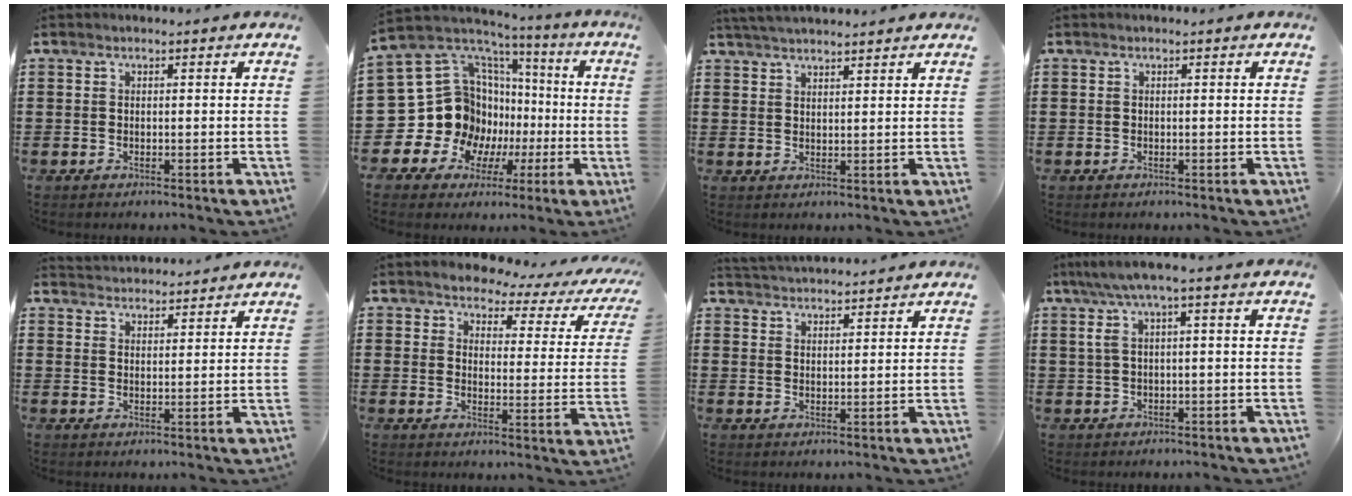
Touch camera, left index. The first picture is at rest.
{"total": 15.7, "force": [-1.3, 14.8, 5.3], "torque": [-0.152, -0.044, 0.010]}
{"total": 3.3, "force": [3.2, -0.2, 0.7], "torque": [-0.023, -0.004, 0.061]}
{"total": 0.0}
{"total": 3.0, "force": [3.0, 0.1, -0.4], "torque": [-0.002, -0.010, 0.057]}
{"total": 3.7, "force": [3.3, 1.3, 1.1], "torque": [-0.037, -0.022, 0.049]}
{"total": 3.0, "force": [3.0, -0.1, -0.1], "torque": [-0.008, -0.011, 0.056]}
{"total": 3.7, "force": [0.0, 0.6, 3.7], "torque": [-0.085, -0.004, -0.009]}